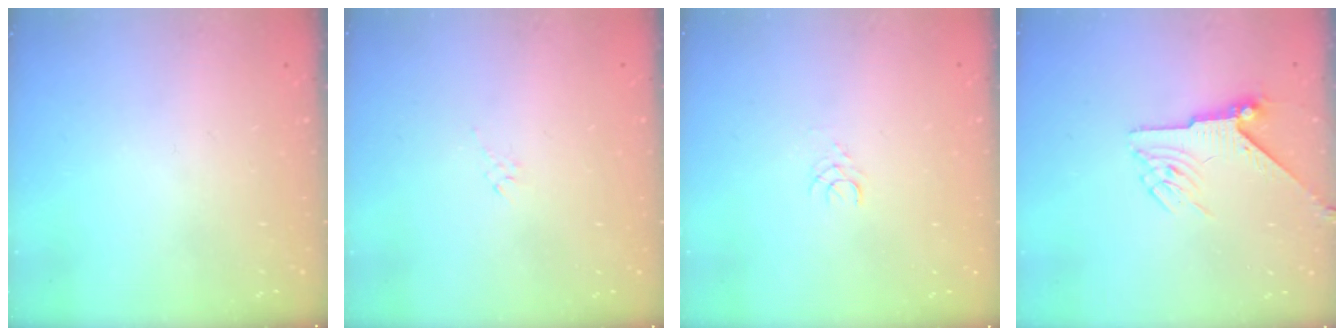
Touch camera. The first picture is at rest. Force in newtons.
{"total": 2.8, "press": 2.7, "slide": 0.6}
{"total": 2.5, "press": 2.5, "slide": 0.2}
{"total": 5.8, "press": 5.7, "slide": 0.9}